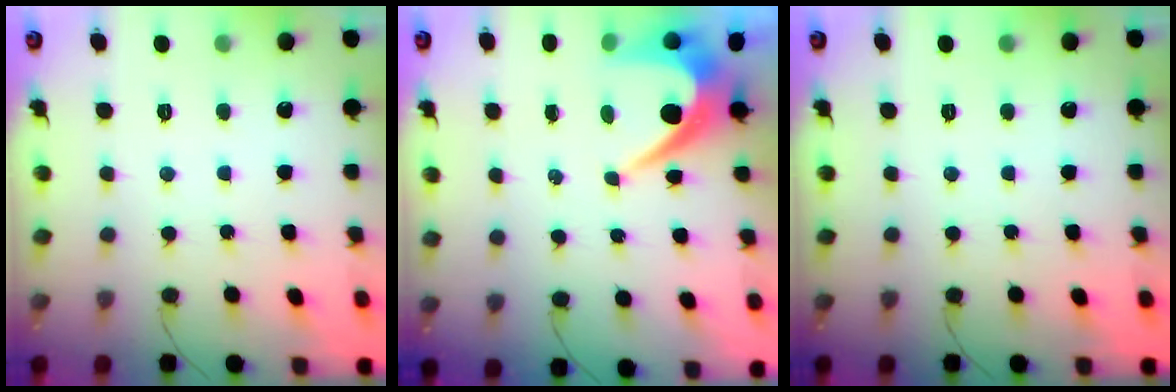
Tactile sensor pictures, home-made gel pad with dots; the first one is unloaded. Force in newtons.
{"total": 7.2, "press": 7.2, "slide": 0.4}
{"total": 0.0}